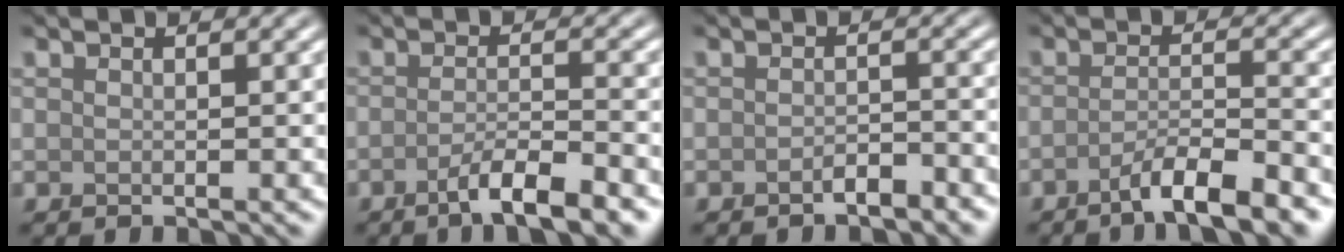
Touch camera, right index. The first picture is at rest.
{"total": 4.8, "force": [-2.9, 0.9, 3.7], "torque": [-0.058, 0.003, -0.053]}
{"total": 1.7, "force": [-1.2, 0.6, 1.0], "torque": [-0.019, 0.004, -0.021]}
{"total": 5.2, "force": [-3.4, 0.9, 3.8], "torque": [-0.053, 0.008, -0.062]}